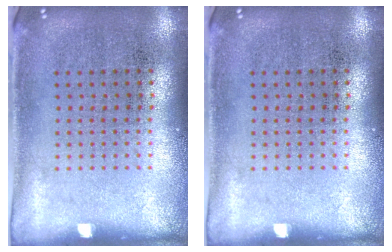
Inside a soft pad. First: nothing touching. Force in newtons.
{"total": 0.0}